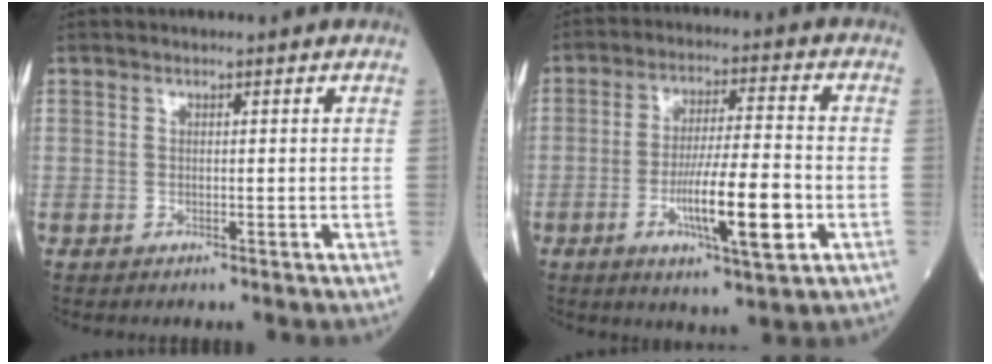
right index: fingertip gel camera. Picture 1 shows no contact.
{"total": 11.7, "force": [-3.6, 1.3, 11.1], "torque": [-0.188, -0.009, -0.059]}